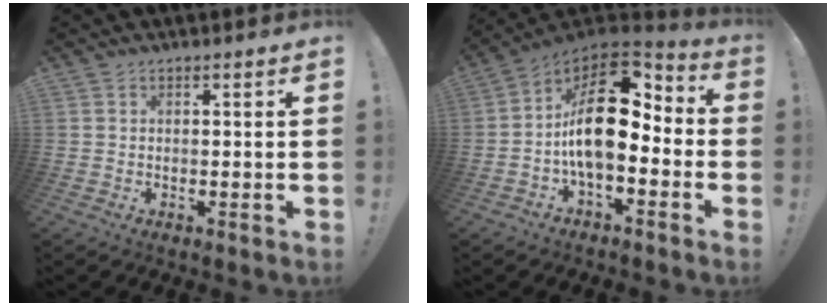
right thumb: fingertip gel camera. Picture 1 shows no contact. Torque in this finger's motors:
{"motor_torque": [2.65, 2.36, 0.31, -0.07, 0.23]}